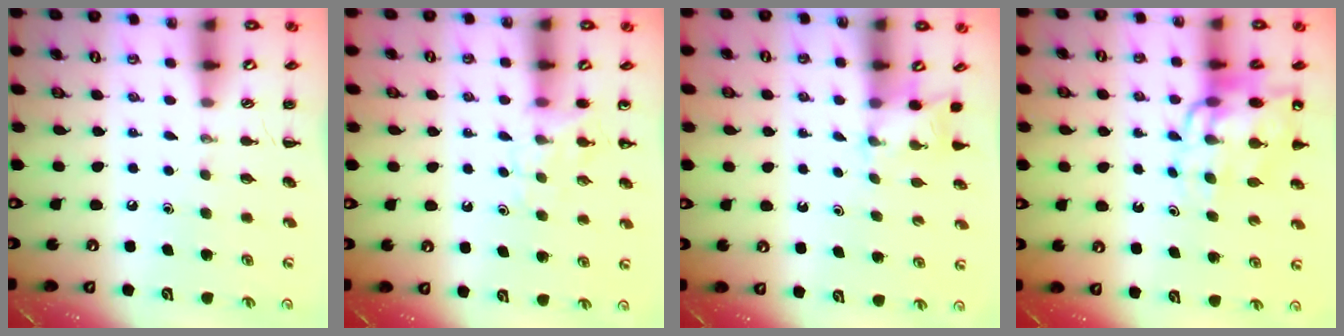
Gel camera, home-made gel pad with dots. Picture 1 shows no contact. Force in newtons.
{"total": 6.5, "press": 6.3, "slide": 1.7}
{"total": 2.6, "press": 2.5, "slide": 0.9}
{"total": 13.6, "press": 13.1, "slide": 3.9}